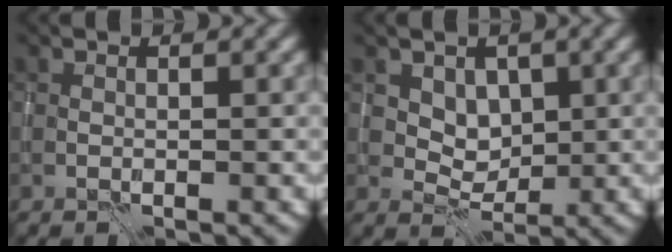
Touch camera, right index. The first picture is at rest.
{"total": 2.5, "force": [1.1, 2.0, 1.1], "torque": [-0.021, -0.014, 0.024]}